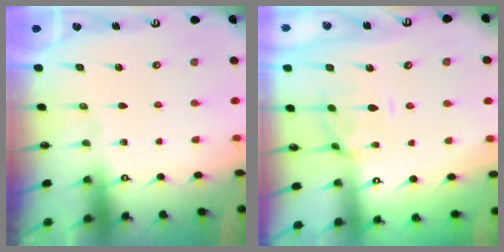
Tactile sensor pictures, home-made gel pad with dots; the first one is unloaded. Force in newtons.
{"total": 1.3, "press": 0.9, "slide": 0.9}